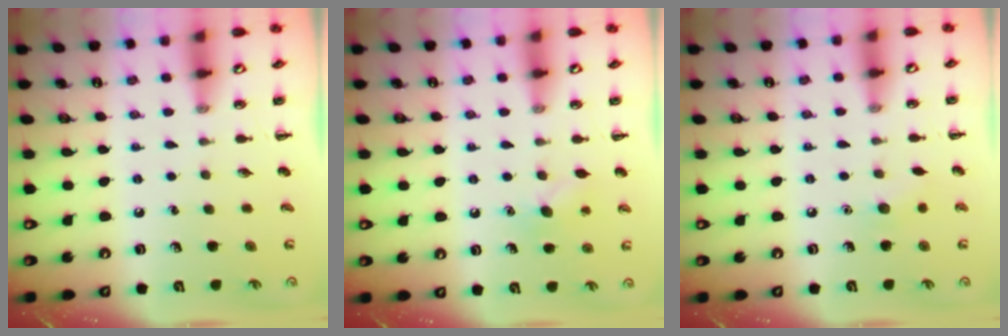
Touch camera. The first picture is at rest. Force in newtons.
{"total": 7.3, "press": 7.1, "slide": 1.6}
{"total": 5.3, "press": 5.1, "slide": 1.5}